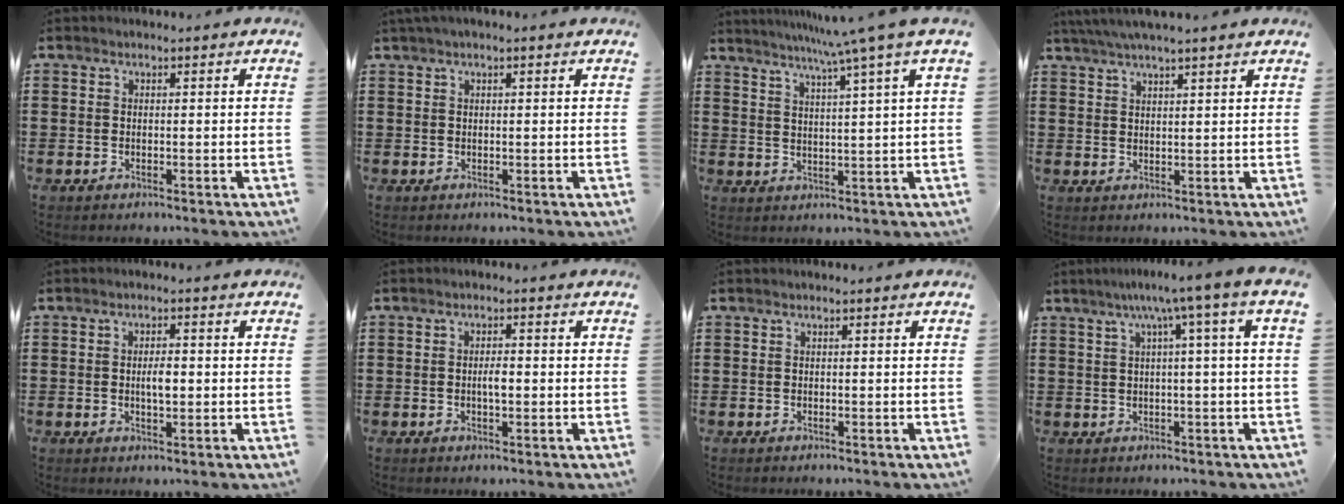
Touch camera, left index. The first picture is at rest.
{"total": 0.9, "force": [0.4, 0.1, 0.9], "torque": [-0.017, 0.001, 0.007]}
{"total": 6.3, "force": [4.4, -1.7, 4.1], "torque": [-0.090, -0.023, 0.069]}
{"total": 3.8, "force": [3.3, -0.2, 1.8], "torque": [-0.043, -0.003, 0.060]}
{"total": 2.9, "force": [0.0, 1.1, 2.7], "torque": [-0.045, -0.002, -0.004]}
{"total": 2.3, "force": [-0.2, 0.8, 2.2], "torque": [-0.043, 0.002, -0.005]}
{"total": 0.0}
{"total": 5.1, "force": [1.4, -0.9, 4.8], "torque": [-0.095, -0.003, 0.014]}